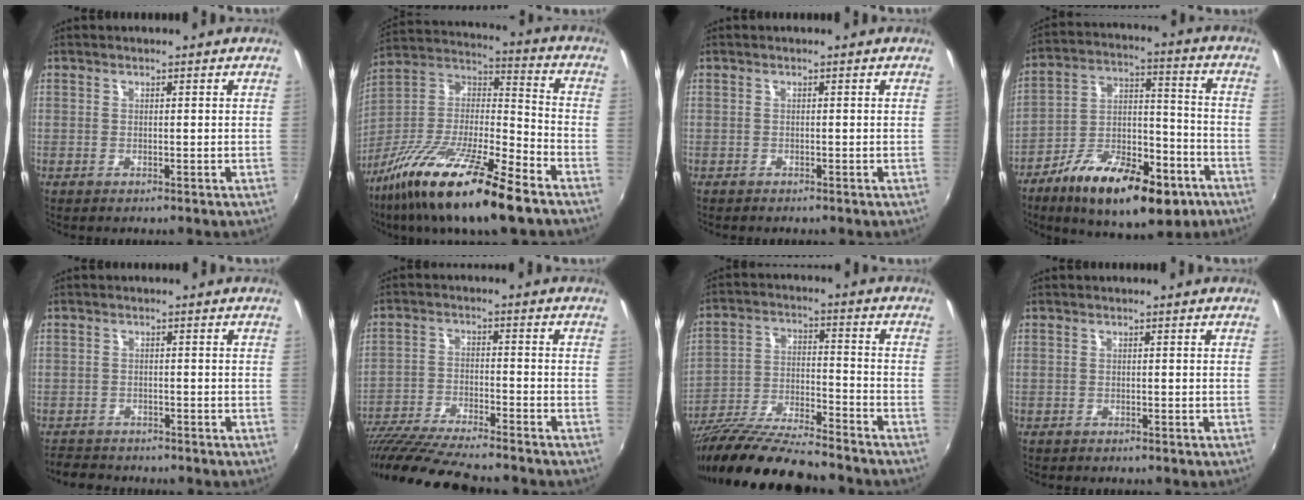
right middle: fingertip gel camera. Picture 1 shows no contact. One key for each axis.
{"total": 23.0, "fx": -15.0, "fy": 4.7, "fz": 16.8, "tx": -0.313, "ty": -0.022, "tz": -0.275}
{"total": 0.6, "fx": -0.5, "fy": 0.3, "fz": 0.0, "tx": -0.003, "ty": -0.003, "tz": -0.009}
{"total": 21.4, "fx": -12.4, "fy": 9.1, "fz": 14.9, "tx": -0.249, "ty": -0.005, "tz": -0.189}
{"total": 4.3, "fx": -3.9, "fy": 1.9, "fz": 0.4, "tx": -0.026, "ty": 0.001, "tz": -0.071}
{"total": 17.8, "fx": -15.6, "fy": 1.7, "fz": 8.3, "tx": -0.176, "ty": -0.035, "tz": -0.272}
{"total": 17.9, "fx": -15.2, "fy": 2.5, "fz": 9.2, "tx": -0.178, "ty": -0.030, "tz": -0.261}
{"total": 0.8, "fx": -0.8, "fy": 0.4, "fz": 0.0, "tx": -0.006, "ty": -0.002, "tz": -0.013}